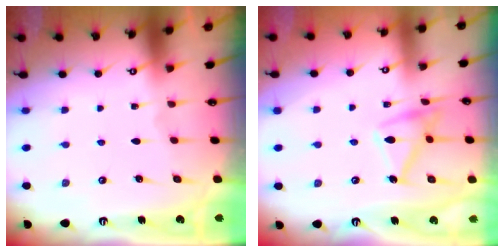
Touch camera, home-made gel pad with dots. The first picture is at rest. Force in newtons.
{"total": 15.0, "press": 15.0, "slide": 0.4}